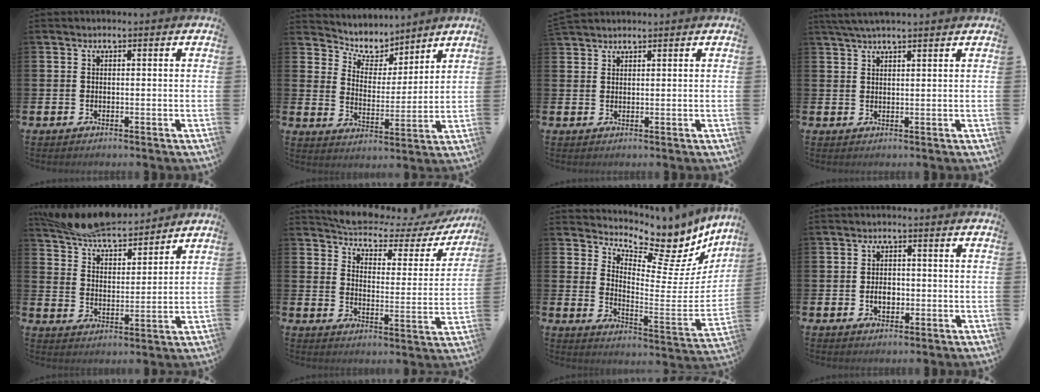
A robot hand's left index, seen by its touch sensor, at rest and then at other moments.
{"total": 6.7, "force": [6.0, 2.7, 0.9], "torque": [-0.044, -0.044, 0.104]}
{"total": 1.8, "force": [1.8, 0.4, 0.0], "torque": [-0.004, -0.001, 0.034]}
{"total": 3.1, "force": [2.7, 0.3, 1.4], "torque": [-0.032, -0.002, 0.051]}
{"total": 8.3, "force": [7.9, 1.2, 2.2], "torque": [-0.072, -0.044, 0.145]}
{"total": 5.2, "force": [4.9, 1.3, 1.5], "torque": [-0.054, -0.039, 0.077]}
{"total": 6.9, "force": [6.1, 2.2, 2.5], "torque": [-0.040, -0.080, 0.092]}
{"total": 2.8, "force": [-0.5, 2.0, 2.0], "torque": [-0.015, -0.005, -0.016]}